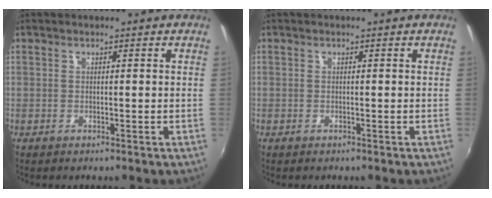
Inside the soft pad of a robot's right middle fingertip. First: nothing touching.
{"total": 0.0}